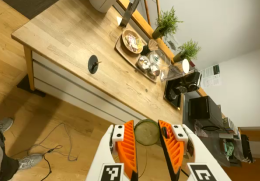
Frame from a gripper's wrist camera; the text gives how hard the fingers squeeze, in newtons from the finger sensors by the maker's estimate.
{"total": 8.7, "left": 9.4, "right": 7.9}